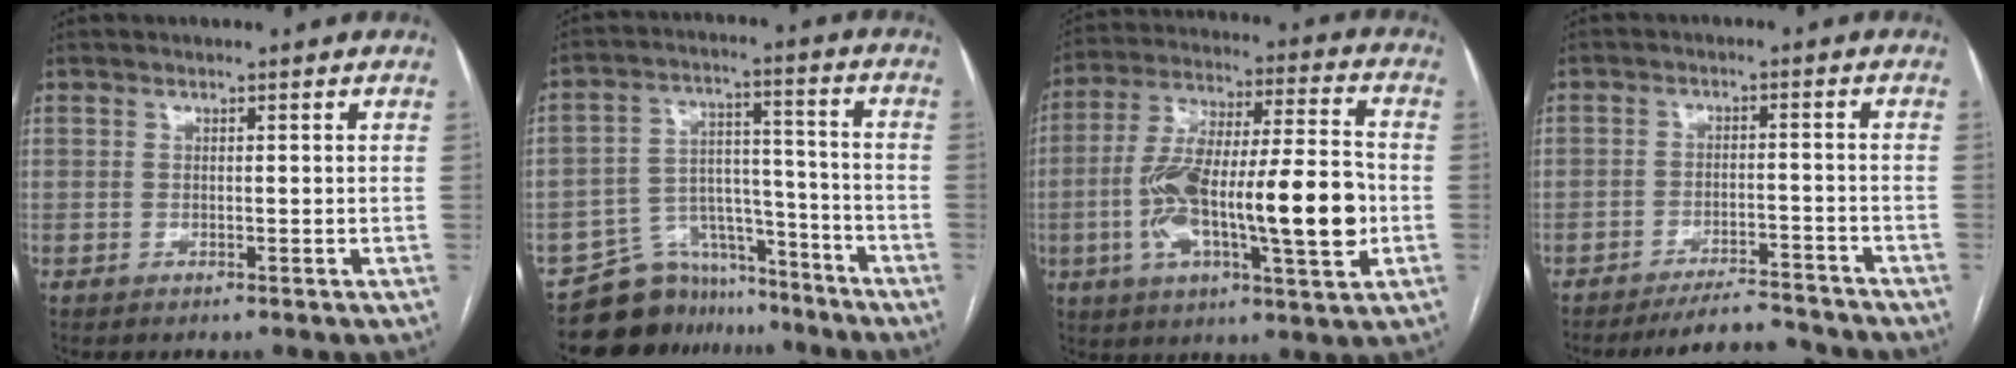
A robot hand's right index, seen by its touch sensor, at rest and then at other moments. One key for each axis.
{"total": 11.1, "fx": -9.8, "fy": 5.4, "fz": 0.2, "tx": 0.010, "ty": 0.066, "tz": -0.159}
{"total": 20.8, "fx": -3.8, "fy": 3.9, "fz": 20.1, "tx": -0.349, "ty": 0.018, "tz": -0.055}
{"total": 8.8, "fx": -8.5, "fy": 1.4, "fz": 1.5, "tx": -0.014, "ty": 0.007, "tz": -0.125}